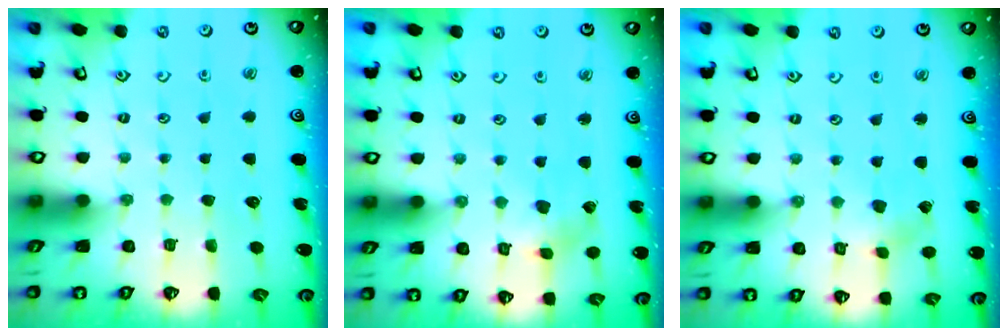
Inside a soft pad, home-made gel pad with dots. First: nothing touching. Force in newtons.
{"total": 2.7, "press": 2.7, "slide": 0.5}
{"total": 2.0, "press": 2.0, "slide": 0.1}